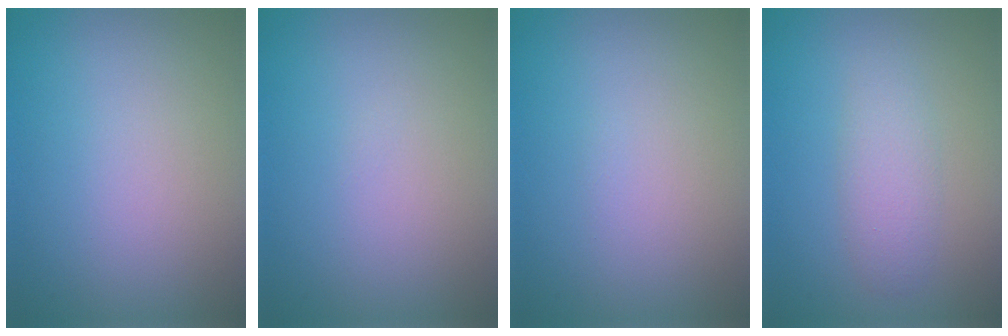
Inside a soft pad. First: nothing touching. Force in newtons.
{"total": 0.0}
{"total": 0.0}
{"total": 2.4, "press": 2.4, "slide": 0.2}